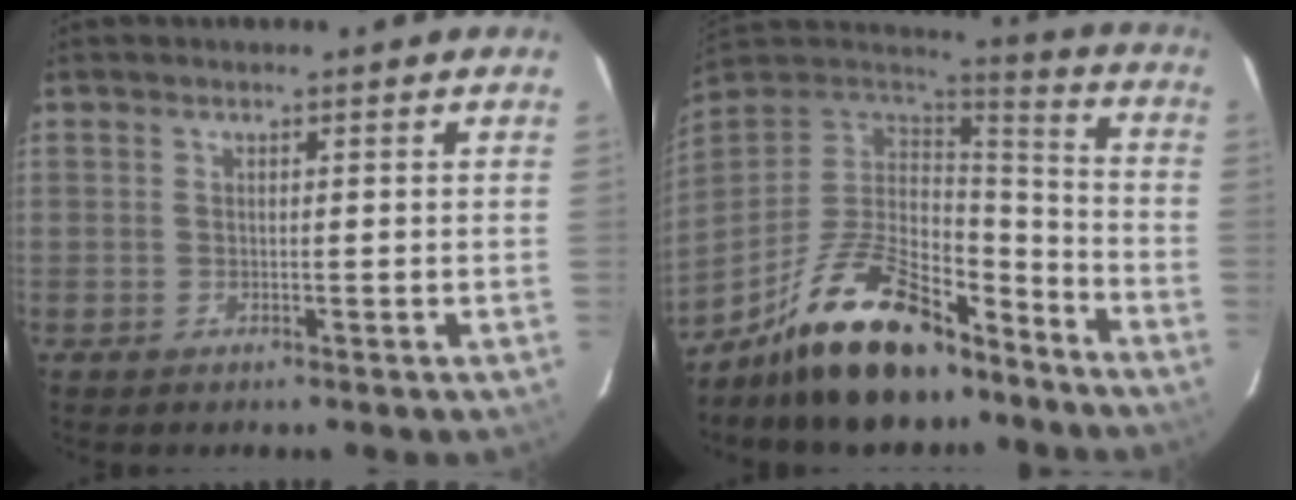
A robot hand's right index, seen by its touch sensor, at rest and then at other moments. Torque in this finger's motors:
{"motor_torque": [0.59, -0.69, 0.91, 0.21]}